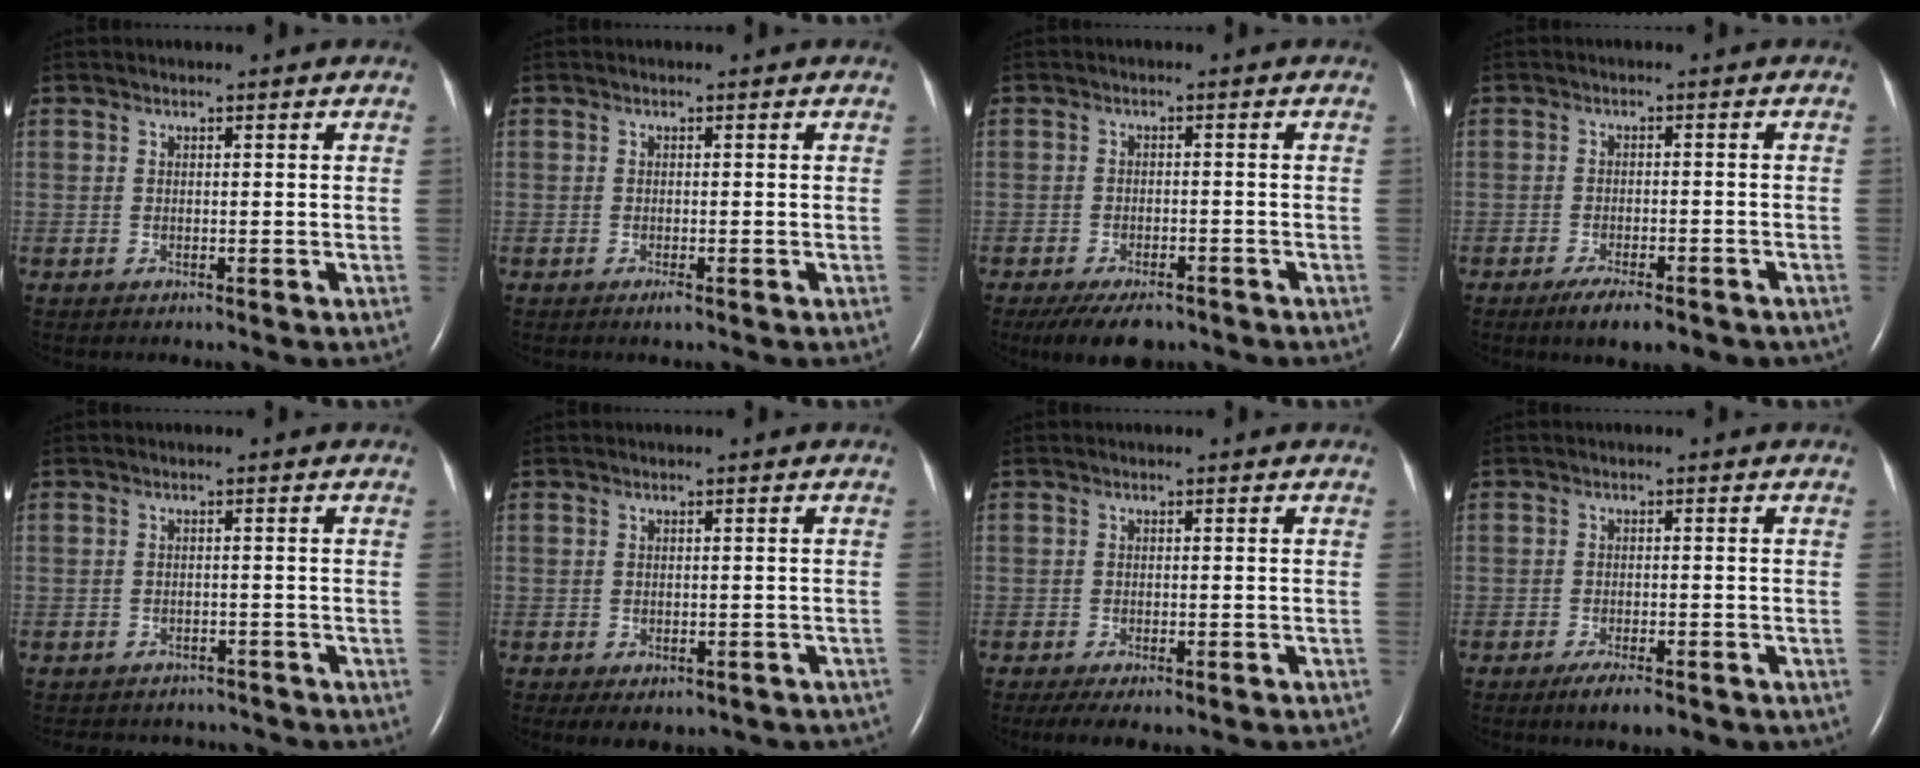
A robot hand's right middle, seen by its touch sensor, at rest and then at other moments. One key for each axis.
{"total": 0.7, "fx": -0.5, "fy": 0.0, "fz": 0.6, "tx": -0.014, "ty": -0.002, "tz": -0.007}
{"total": 7.7, "fx": -5.8, "fy": 3.0, "fz": 4.0, "tx": -0.063, "ty": -0.005, "tz": -0.090}
{"total": 8.1, "fx": -6.0, "fy": 2.4, "fz": 5.0, "tx": -0.064, "ty": -0.008, "tz": -0.080}
{"total": 7.3, "fx": -6.8, "fy": 2.7, "fz": 0.6, "tx": -0.011, "ty": 0.010, "tz": -0.078}
{"total": 9.7, "fx": -7.5, "fy": 4.8, "fz": 4.0, "tx": -0.049, "ty": 0.002, "tz": -0.080}
{"total": 10.1, "fx": -8.5, "fy": 2.5, "fz": 4.9, "tx": -0.068, "ty": -0.007, "tz": -0.105}
{"total": 6.4, "fx": -4.7, "fy": 1.7, "fz": 4.0, "tx": -0.056, "ty": -0.008, "tz": -0.061}